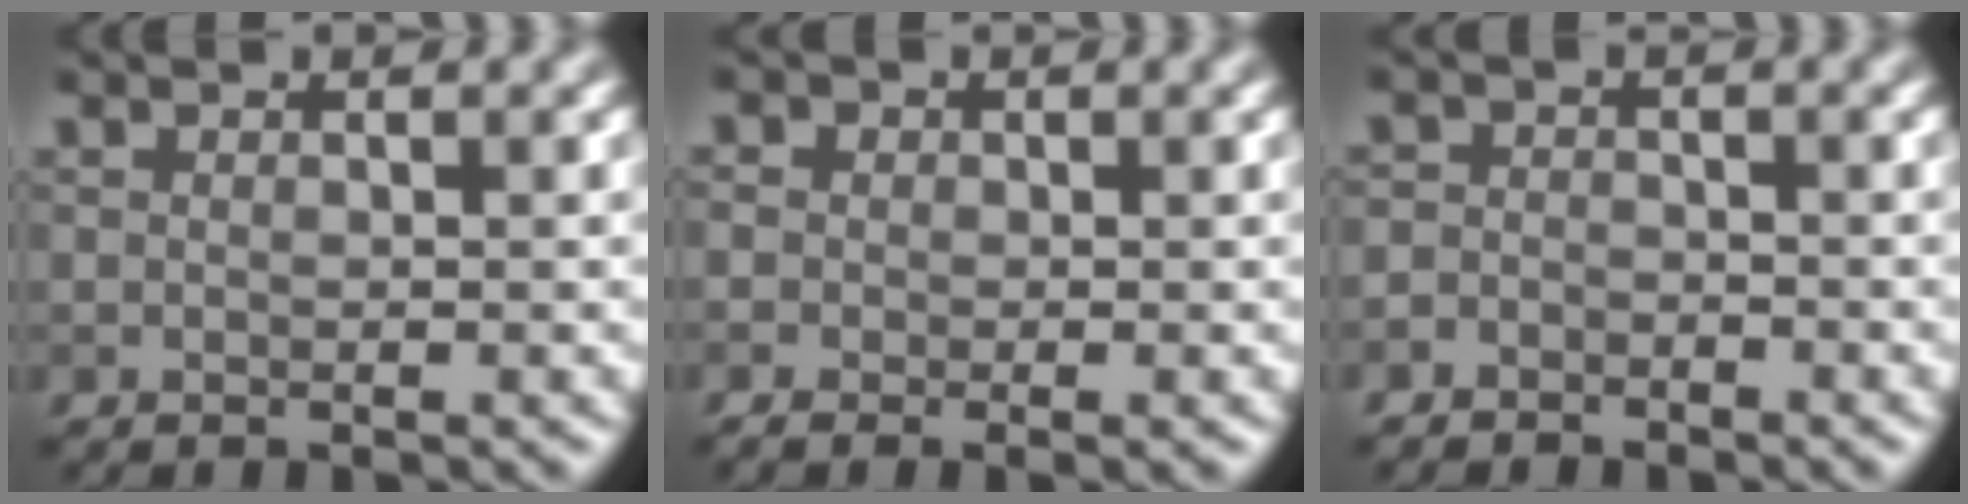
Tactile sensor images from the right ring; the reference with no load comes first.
{"total": 2.6, "force": [-0.6, 2.0, 1.5], "torque": [-0.015, 0.004, -0.017]}
{"total": 2.3, "force": [-1.9, 1.2, 0.0], "torque": [0.016, 0.007, -0.042]}